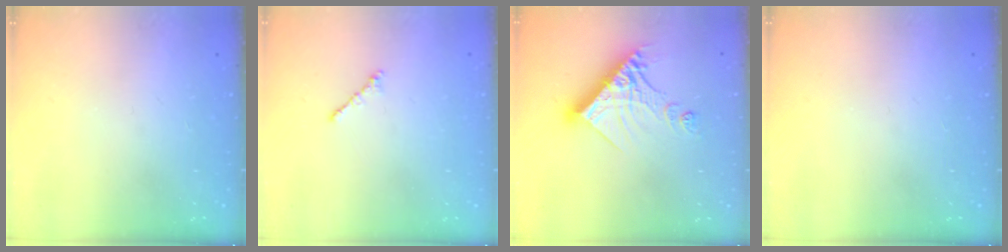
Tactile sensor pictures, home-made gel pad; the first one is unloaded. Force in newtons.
{"total": 0.9, "press": 0.7, "slide": 0.5}
{"total": 14.6, "press": 14.5, "slide": 1.3}
{"total": 0.0}